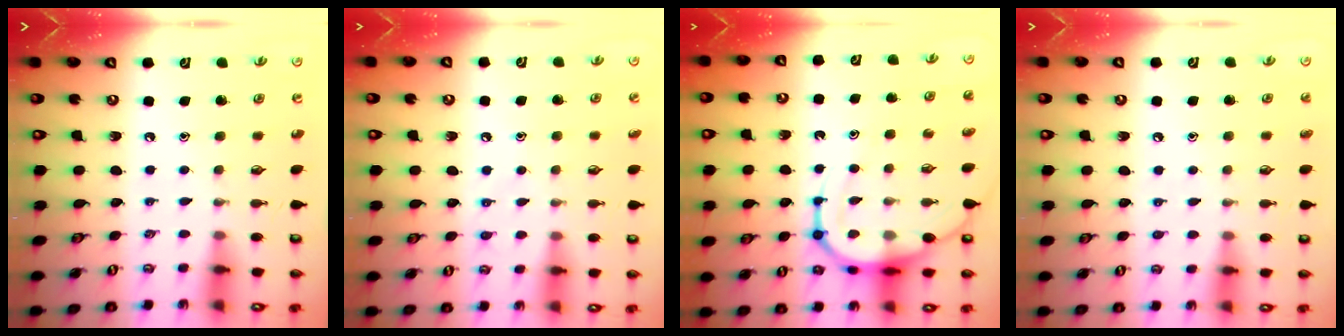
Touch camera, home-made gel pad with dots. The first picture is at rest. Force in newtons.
{"total": 6.5, "press": 6.4, "slide": 0.7}
{"total": 13.8, "press": 13.7, "slide": 1.3}
{"total": 3.9, "press": 3.8, "slide": 0.9}